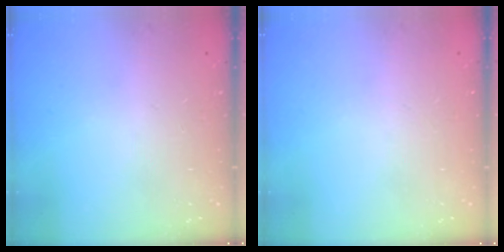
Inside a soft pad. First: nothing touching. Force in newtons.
{"total": 0.0}